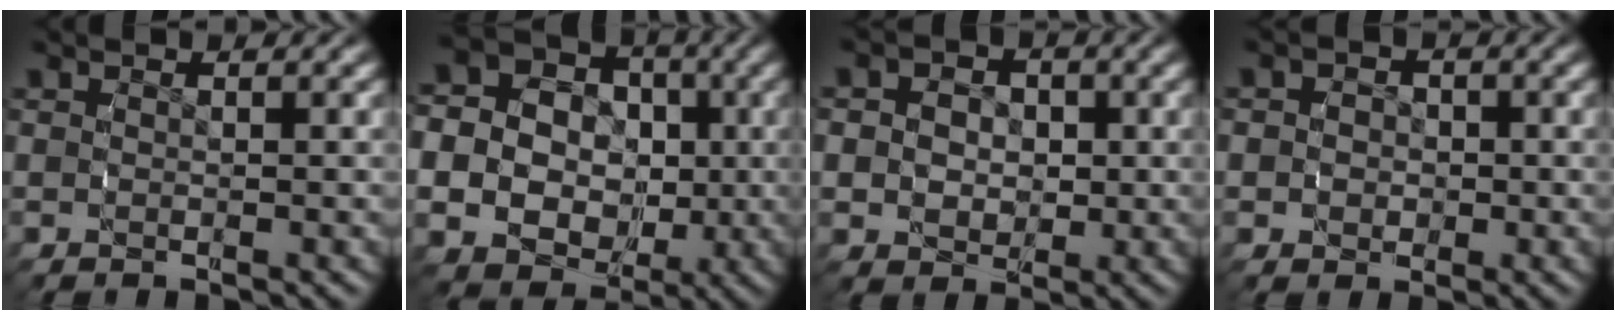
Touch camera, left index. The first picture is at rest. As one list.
[{"total": 18.2, "force": [-1.0, 16.4, 7.8], "torque": [-0.193, -0.050, -0.033]}, {"total": 5.3, "force": [-0.1, 4.7, 2.4], "torque": [-0.043, -0.012, -0.005]}, {"total": 3.7, "force": [-0.3, 3.5, 1.1], "torque": [-0.021, -0.003, -0.011]}]